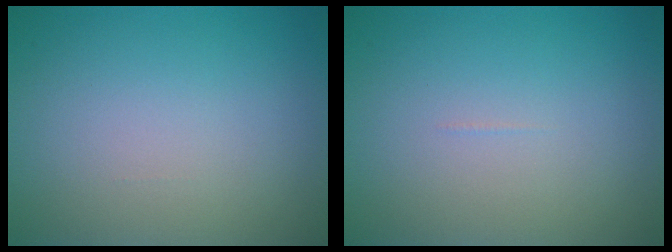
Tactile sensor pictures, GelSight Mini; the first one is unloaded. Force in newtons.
{"total": 0.0}